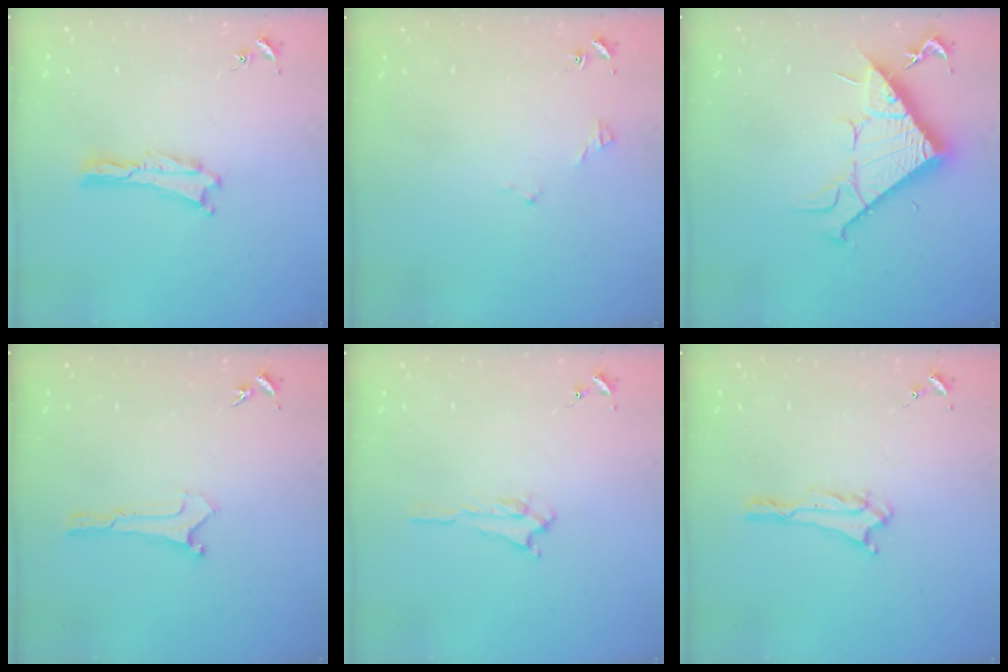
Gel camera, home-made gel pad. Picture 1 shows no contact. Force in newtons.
{"total": 2.9, "press": 2.9, "slide": 0.3}
{"total": 11.9, "press": 11.9, "slide": 0.2}
{"total": 0.0}
{"total": 0.7, "press": 0.7, "slide": 0.2}
{"total": 1.0, "press": 1.0, "slide": 0.1}